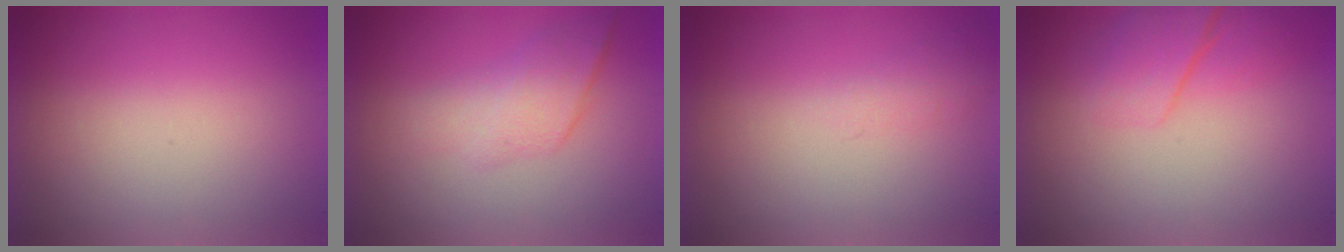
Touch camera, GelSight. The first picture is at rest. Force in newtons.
{"total": 2.2}
{"total": 1.0}
{"total": 2.6}